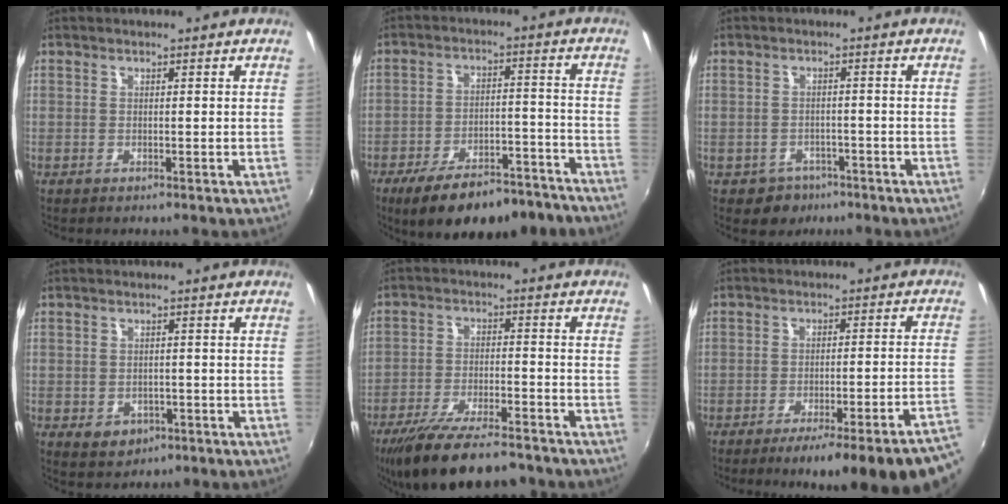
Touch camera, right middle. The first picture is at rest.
{"total": 17.1, "force": [-13.5, 5.5, 9.0], "torque": [-0.156, -0.007, -0.186]}
{"total": 4.8, "force": [-2.8, 3.8, 0.7], "torque": [-0.029, 0.001, -0.036]}
{"total": 4.8, "force": [-2.0, 3.8, 2.2], "torque": [-0.046, -0.009, -0.021]}
{"total": 15.8, "force": [-12.8, 4.0, 8.4], "torque": [-0.174, -0.032, -0.206]}
{"total": 19.2, "force": [-15.0, 0.8, 12.0], "torque": [-0.143, -0.034, -0.196]}